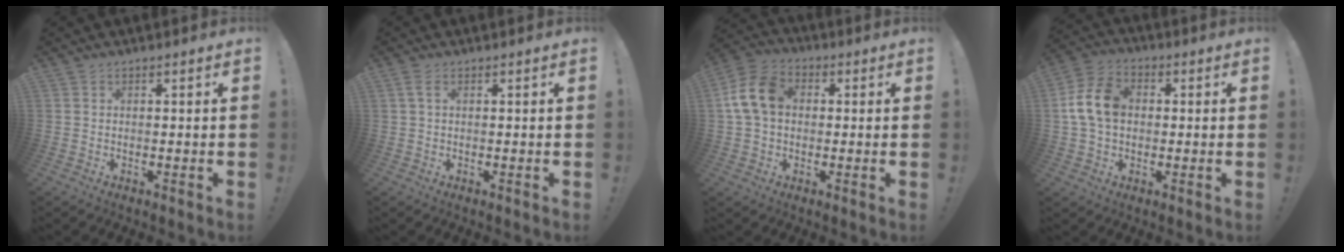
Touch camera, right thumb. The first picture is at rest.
{"total": 2.0, "force": [0.7, 0.7, 1.7], "torque": [-0.038, 0.005, 0.014]}
{"total": 12.3, "force": [1.8, 8.9, 8.2], "torque": [-0.156, 0.012, 0.038]}
{"total": 12.3, "force": [1.3, 8.8, 8.5], "torque": [-0.148, 0.011, 0.027]}